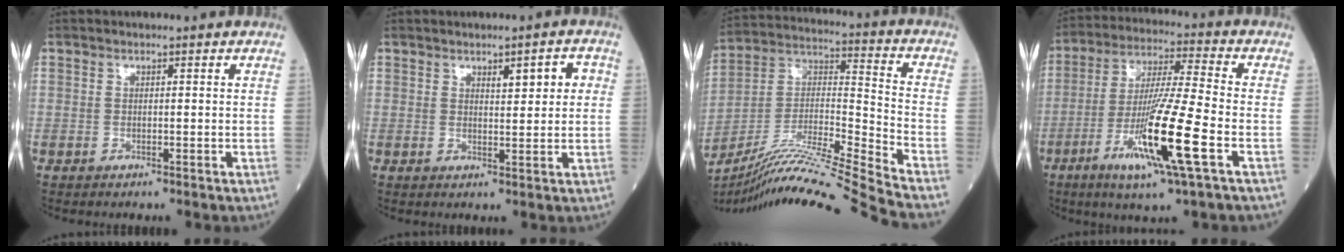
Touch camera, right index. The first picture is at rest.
{"total": 3.9, "force": [1.3, 1.1, 3.5], "torque": [-0.049, 0.008, 0.021]}
{"total": 23.0, "force": [-20.0, -3.0, 11.0], "torque": [-0.201, -0.020, -0.346]}
{"total": 14.8, "force": [-5.6, -0.3, 13.7], "torque": [-0.267, -0.022, -0.105]}